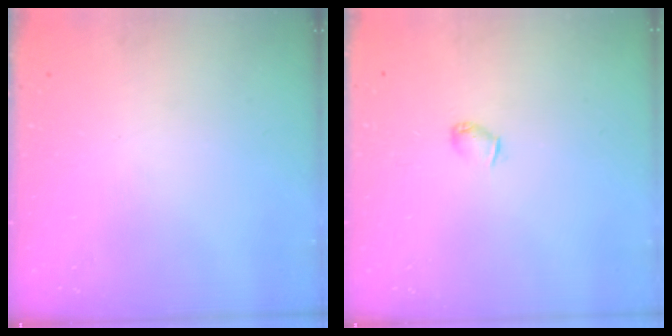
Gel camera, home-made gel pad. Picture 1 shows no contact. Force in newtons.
{"total": 3.1, "press": 3.0, "slide": 0.7}